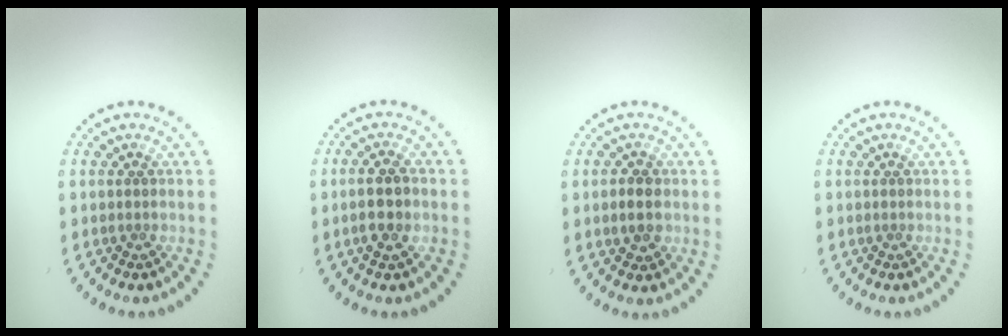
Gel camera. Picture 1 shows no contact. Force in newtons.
{"total": 2.5, "press": 2.5, "slide": 0.5}
{"total": 2.2, "press": 2.2, "slide": 0.2}
{"total": 0.0}